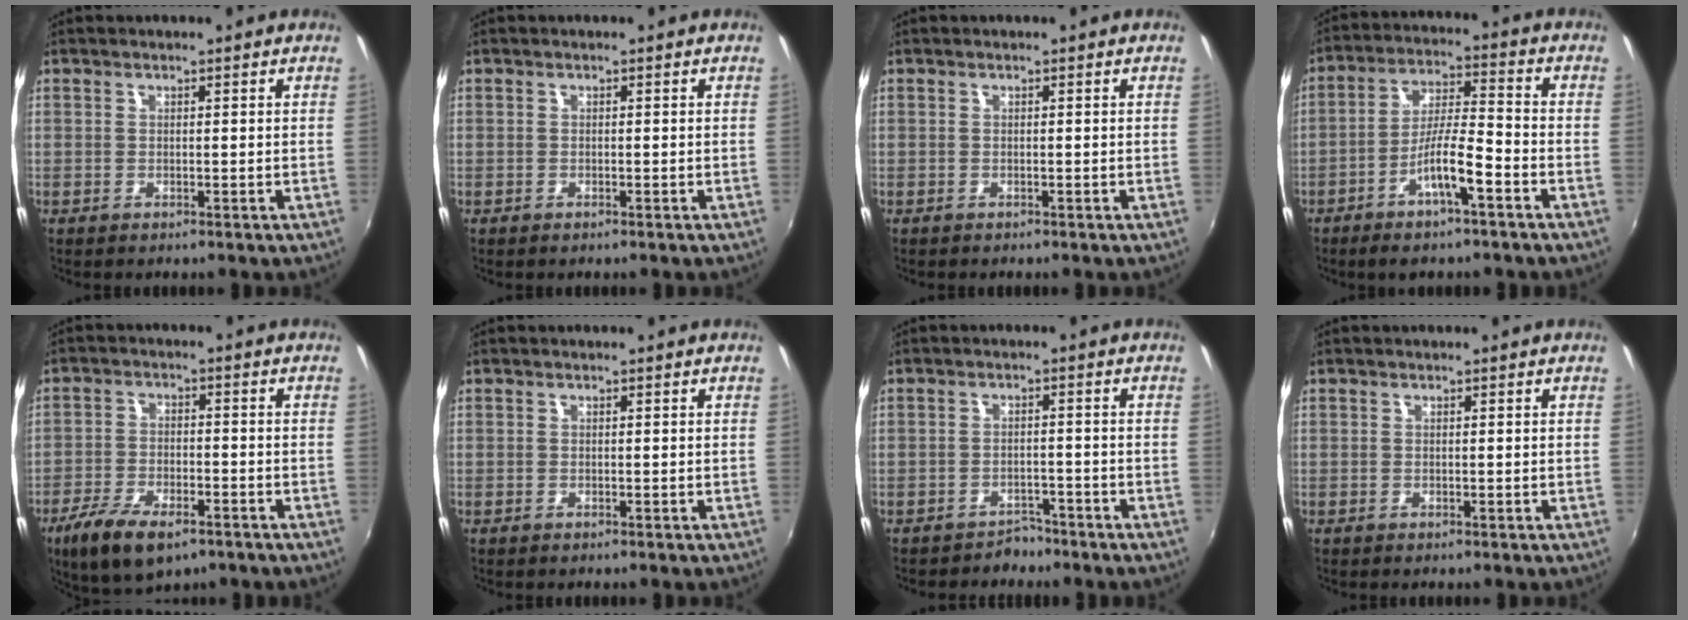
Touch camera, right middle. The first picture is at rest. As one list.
[{"total": 0.0}, {"total": 0.0}, {"total": 8.6, "force": [-4.5, 0.8, 7.2], "torque": [-0.143, 0.002, -0.082]}, {"total": 11.5, "force": [-7.2, 4.7, 7.6], "torque": [-0.169, -0.029, -0.129]}, {"total": 0.0}, {"total": 3.2, "force": [-2.8, 1.5, -0.1], "torque": [0.000, 0.008, -0.040]}, {"total": 0.0}]